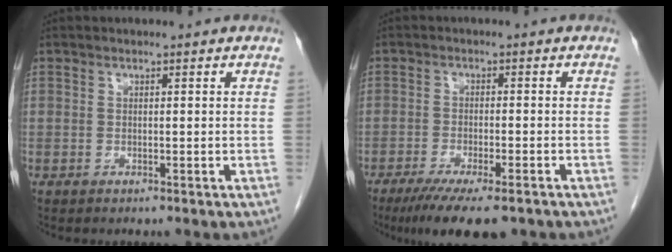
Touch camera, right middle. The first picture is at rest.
{"total": 10.4, "force": [-7.6, 1.9, 6.9], "torque": [-0.102, -0.020, -0.115]}